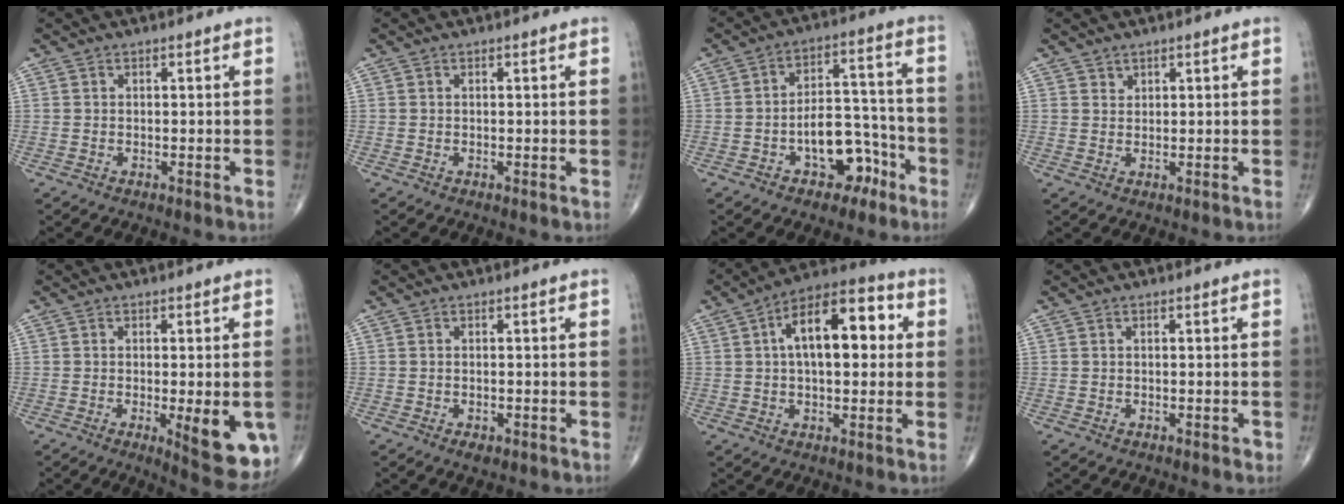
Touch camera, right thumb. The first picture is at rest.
{"total": 0.0}
{"total": 10.9, "force": [-5.1, 6.6, 7.1], "torque": [-0.078, 0.060, -0.072]}
{"total": 1.2, "force": [0.9, 0.8, 0.0], "torque": [0.014, -0.006, 0.014]}
{"total": 12.0, "force": [-2.9, 3.6, 11.1], "torque": [-0.137, -0.023, -0.029]}
{"total": 1.6, "force": [-0.8, 0.9, 1.1], "torque": [-0.015, 0.005, -0.007]}
{"total": 15.6, "force": [2.8, 7.7, 13.3], "torque": [-0.188, 0.029, 0.036]}
{"total": 0.7, "force": [-0.2, 0.4, 0.5], "torque": [-0.008, 0.000, -0.001]}